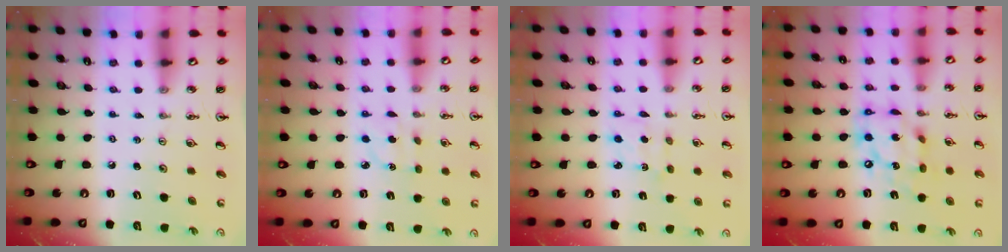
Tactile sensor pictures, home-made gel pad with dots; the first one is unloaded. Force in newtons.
{"total": 4.0, "press": 3.9, "slide": 0.6}
{"total": 3.0, "press": 2.9, "slide": 0.6}
{"total": 13.4, "press": 13.3, "slide": 1.5}